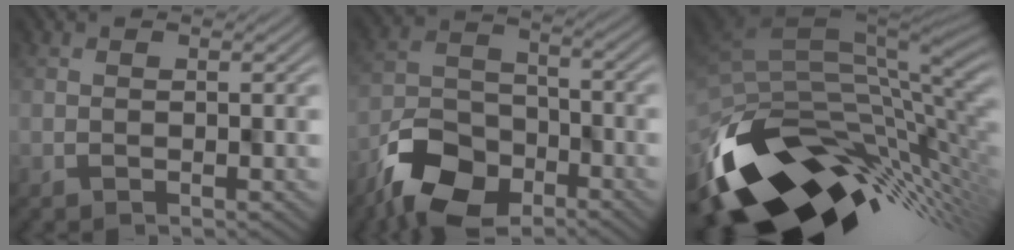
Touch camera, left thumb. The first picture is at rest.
{"total": 11.2, "force": [-8.0, 5.7, 5.5], "torque": [-0.122, -0.009, -0.159]}
{"total": 16.0, "force": [-5.2, 8.4, 12.5], "torque": [-0.256, -0.032, -0.079]}